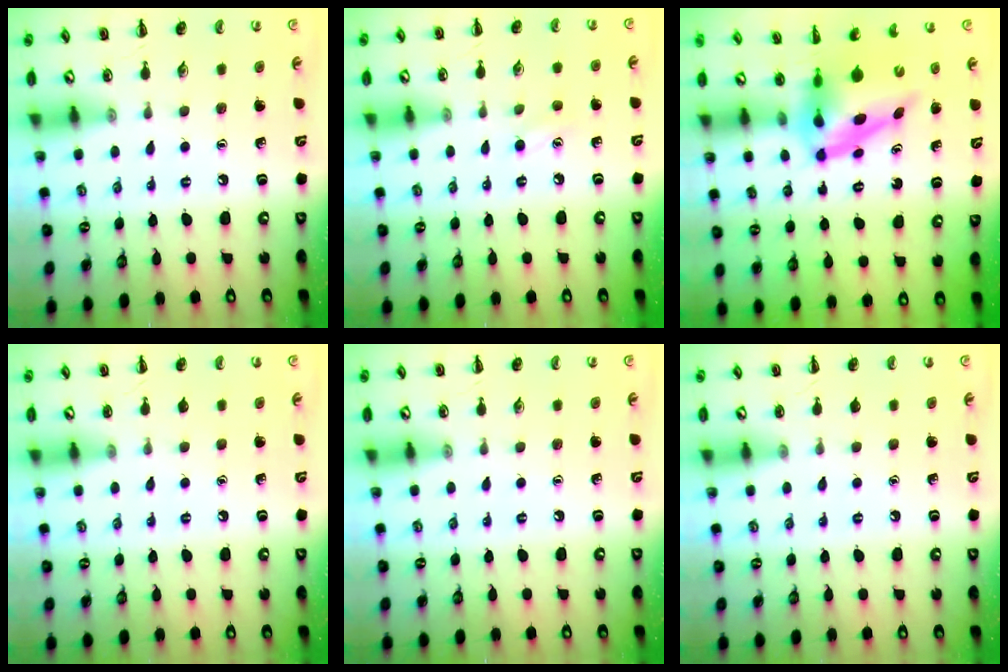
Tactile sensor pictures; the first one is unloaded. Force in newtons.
{"total": 2.4, "press": 2.3, "slide": 0.8}
{"total": 5.4, "press": 5.2, "slide": 1.6}
{"total": 0.6, "press": 0.6, "slide": 0.1}
{"total": 0.0}
{"total": 0.6, "press": 0.6, "slide": 0.1}